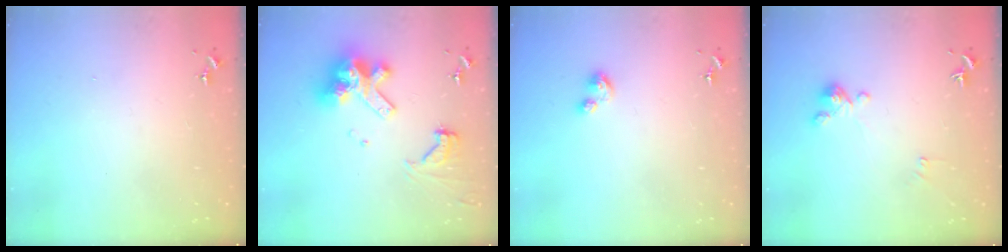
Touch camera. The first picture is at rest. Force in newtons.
{"total": 16.9, "press": 16.8, "slide": 1.8}
{"total": 3.8, "press": 3.8, "slide": 0.4}
{"total": 0.0}